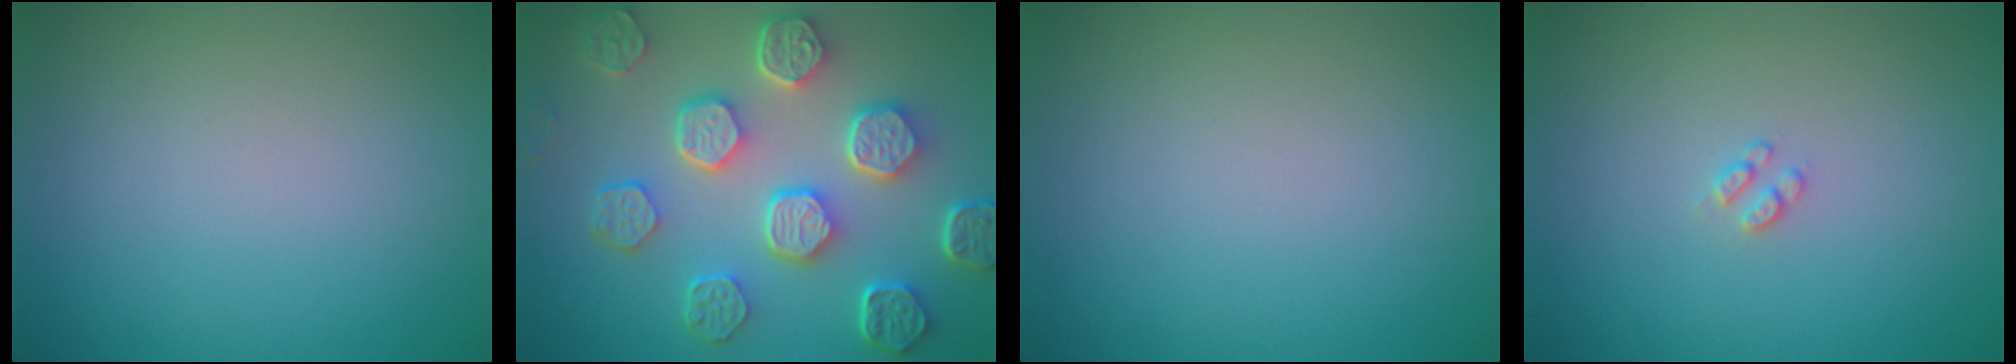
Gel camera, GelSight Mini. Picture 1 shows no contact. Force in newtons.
{"total": 7.9, "press": 6.0, "slide": 5.1}
{"total": 0.0}
{"total": 1.0, "press": 0.9, "slide": 0.2}